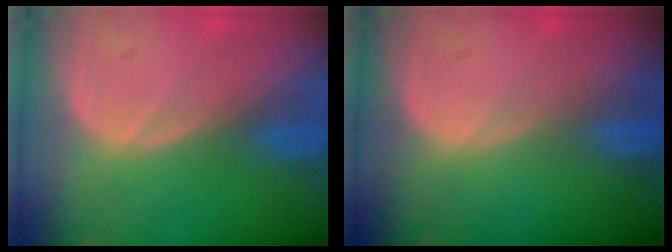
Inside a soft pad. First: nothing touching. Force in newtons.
{"total": 0.0}